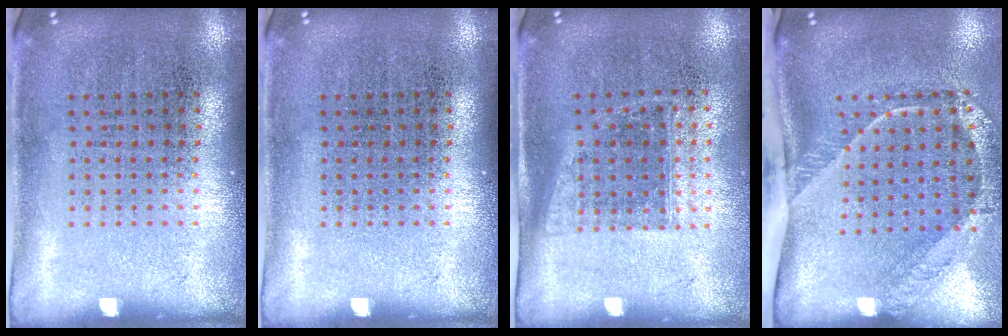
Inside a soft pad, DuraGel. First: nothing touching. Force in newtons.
{"total": 0.0}
{"total": 1.0, "press": 0.8, "slide": 0.6}
{"total": 2.7, "press": 1.8, "slide": 1.9}